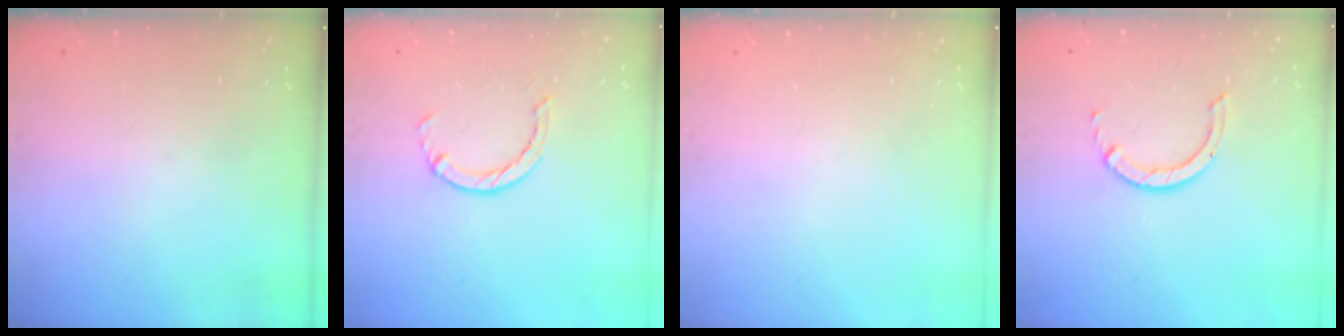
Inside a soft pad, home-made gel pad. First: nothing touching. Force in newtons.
{"total": 2.5, "press": 2.4, "slide": 0.4}
{"total": 0.0}
{"total": 2.9, "press": 2.9, "slide": 0.2}